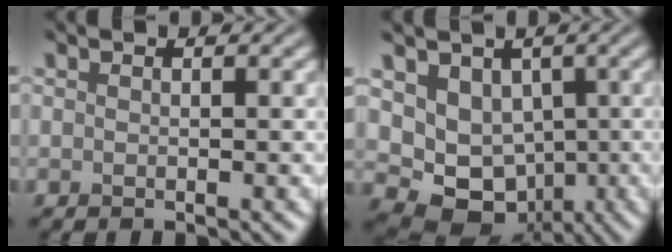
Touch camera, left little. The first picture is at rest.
{"total": 6.7, "force": [0.0, 5.8, 3.4], "torque": [-0.053, -0.012, -0.001]}